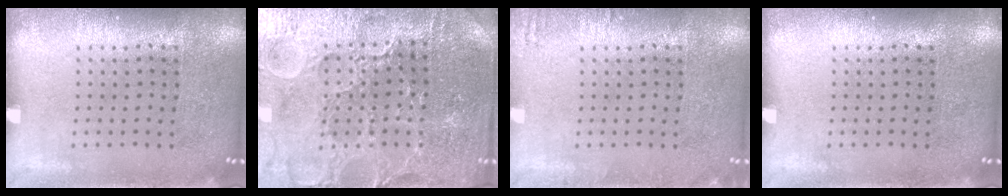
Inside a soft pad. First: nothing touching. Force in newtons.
{"total": 4.2, "press": 4.1, "slide": 1.2}
{"total": 1.0, "press": 1.0, "slide": 0.2}
{"total": 0.0}